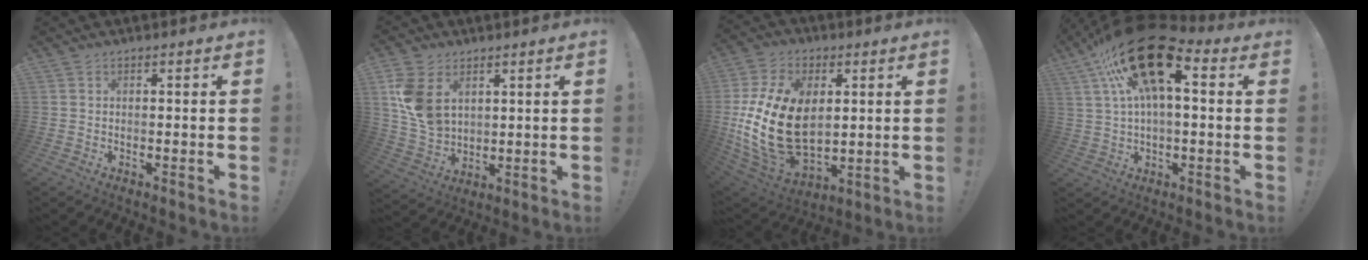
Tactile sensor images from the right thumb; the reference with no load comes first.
{"total": 12.6, "force": [4.5, 8.9, 7.6], "torque": [-0.154, -0.019, 0.091]}
{"total": 24.7, "force": [0.8, 16.3, 18.6], "torque": [-0.381, -0.008, 0.026]}
{"total": 21.6, "force": [8.7, 9.8, 17.2], "torque": [-0.306, -0.035, 0.153]}